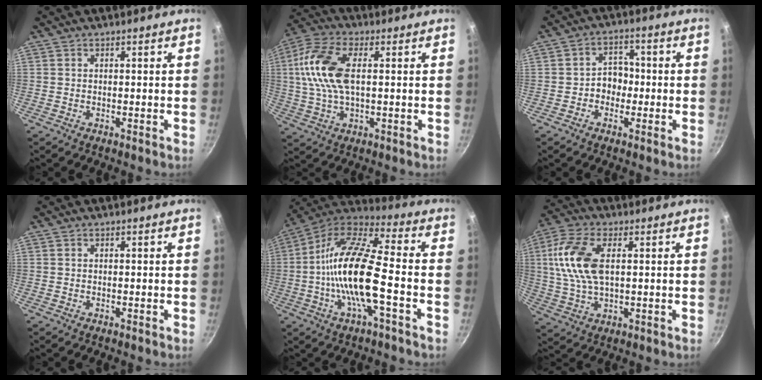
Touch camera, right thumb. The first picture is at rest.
{"total": 13.3, "force": [1.8, 6.8, 11.3], "torque": [-0.230, 0.017, 0.021]}
{"total": 5.0, "force": [-1.0, 4.2, 2.6], "torque": [0.001, 0.018, -0.022]}
{"total": 0.0}
{"total": 18.2, "force": [-3.4, 5.4, 17.0], "torque": [-0.323, 0.038, -0.084]}
{"total": 12.6, "force": [2.2, 6.6, 10.5], "torque": [-0.213, 0.010, 0.036]}